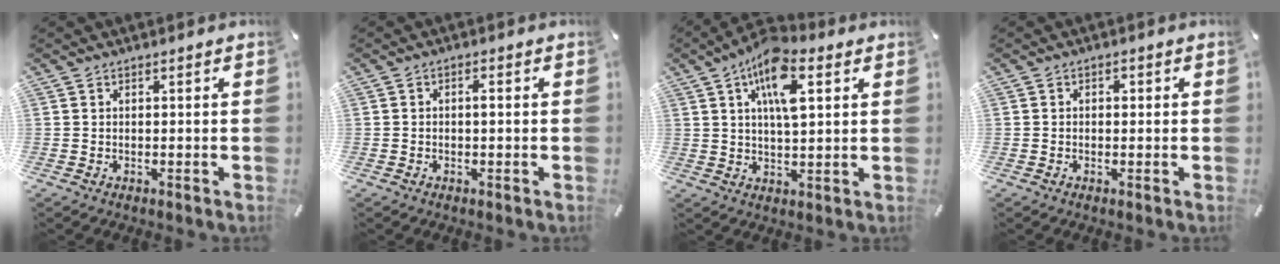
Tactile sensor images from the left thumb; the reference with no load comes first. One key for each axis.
{"total": 1.4, "fx": -0.2, "fy": 0.7, "fz": 1.2, "tx": -0.024, "ty": 0.003, "tz": -0.005}
{"total": 11.3, "fx": 5.1, "fy": 4.7, "fz": 9.0, "tx": -0.164, "ty": -0.007, "tz": 0.085}
{"total": 1.2, "fx": -0.4, "fy": 1.0, "fz": 0.6, "tx": -0.012, "ty": 0.005, "tz": -0.010}